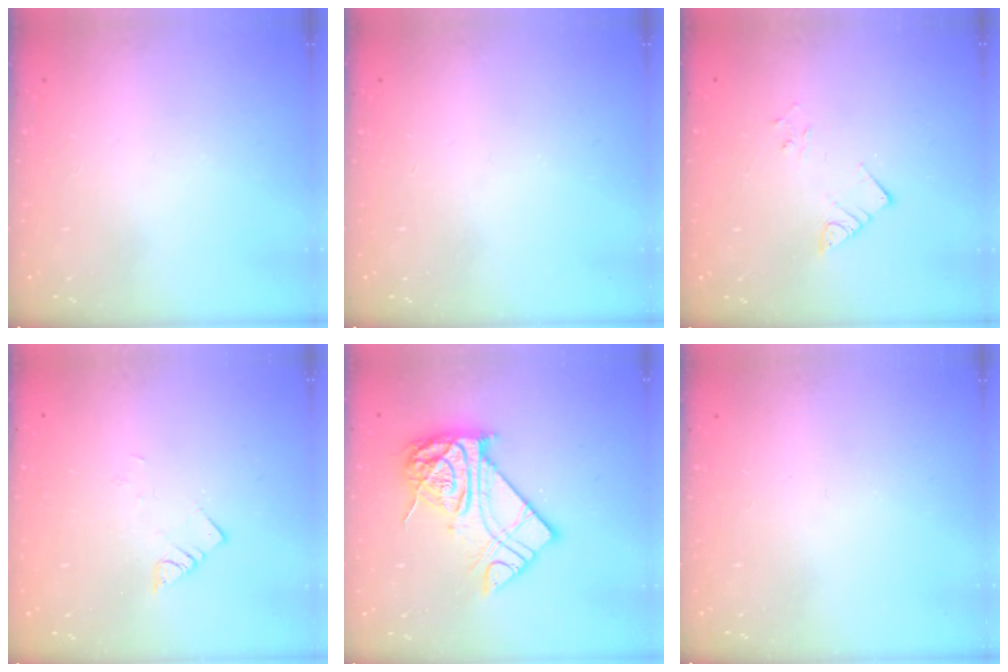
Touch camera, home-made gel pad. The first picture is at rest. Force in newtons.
{"total": 0.0}
{"total": 3.6, "press": 3.6, "slide": 0.3}
{"total": 2.9, "press": 2.8, "slide": 0.6}
{"total": 19.1, "press": 19.0, "slide": 1.8}
{"total": 0.0}